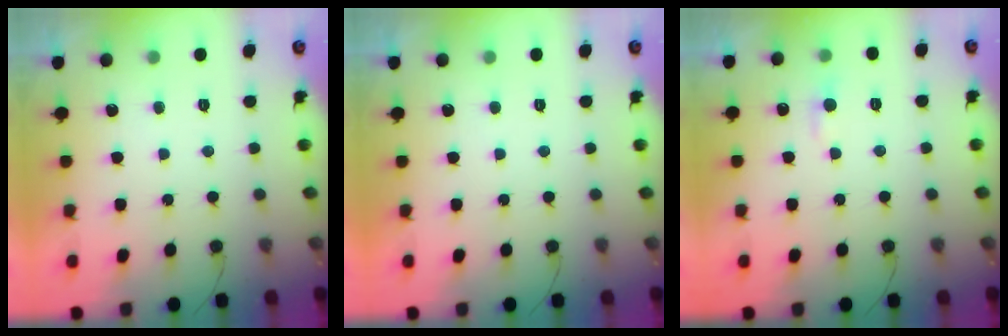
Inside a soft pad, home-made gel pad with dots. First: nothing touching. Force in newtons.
{"total": 0.0}
{"total": 4.8, "press": 4.7, "slide": 0.5}